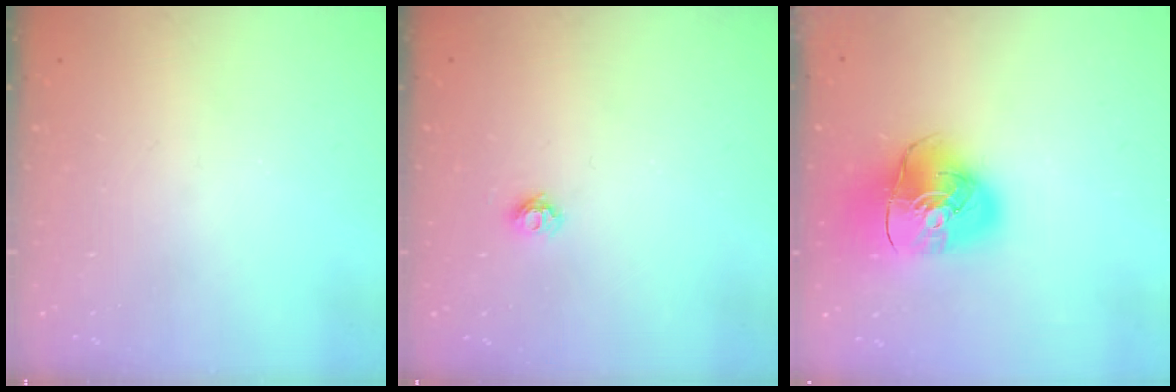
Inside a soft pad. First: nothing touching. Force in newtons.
{"total": 5.8, "press": 5.8, "slide": 0.3}
{"total": 14.6, "press": 14.4, "slide": 2.1}